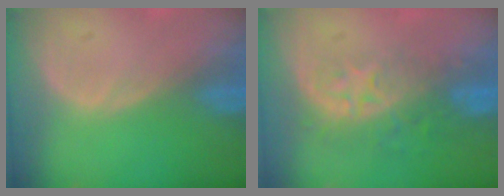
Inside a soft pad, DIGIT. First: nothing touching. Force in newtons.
{"total": 8.6, "press": 7.0, "slide": 4.9}